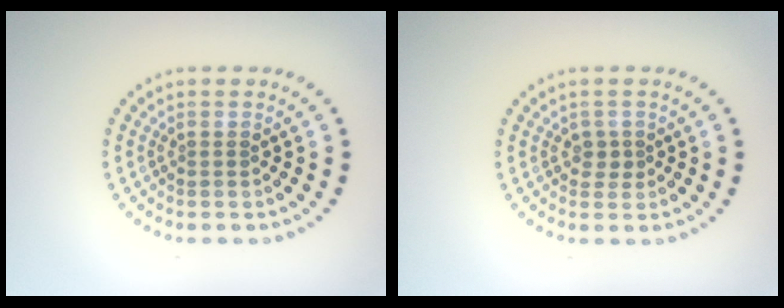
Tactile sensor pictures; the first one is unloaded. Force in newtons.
{"total": 1.3, "press": 1.1, "slide": 0.6}